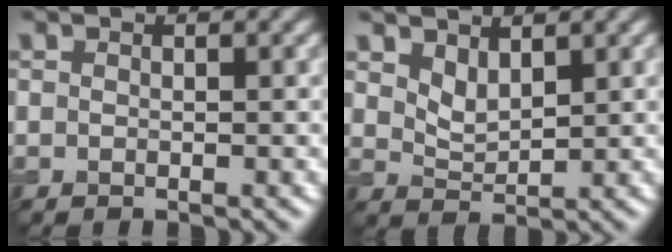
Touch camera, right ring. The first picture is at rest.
{"total": 2.2, "force": [1.5, 1.0, 1.2], "torque": [-0.028, -0.009, 0.034]}